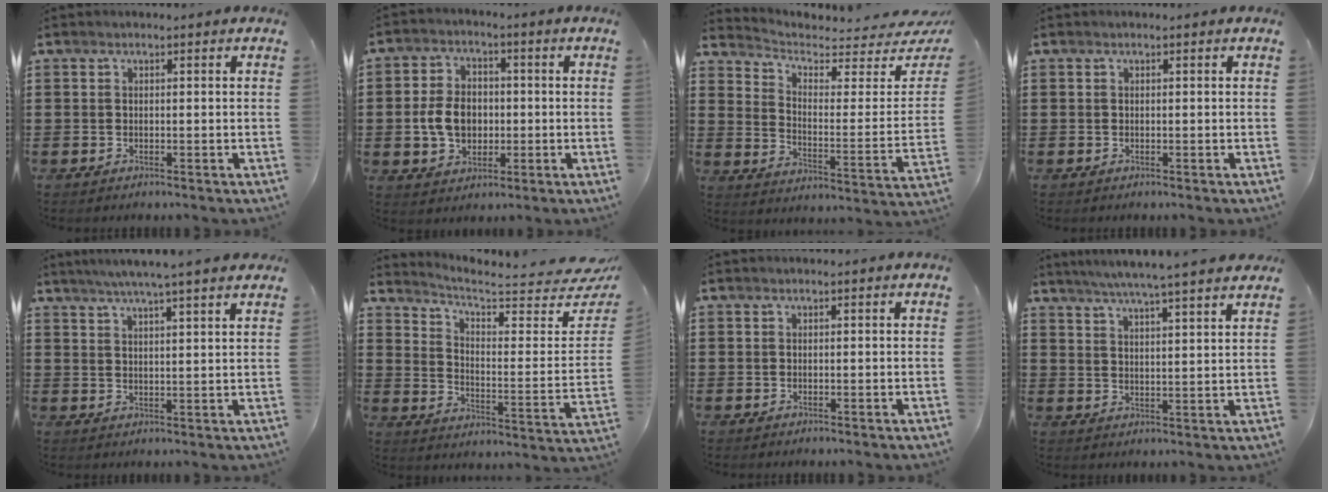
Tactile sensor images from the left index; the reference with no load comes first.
{"total": 7.0, "force": [-0.8, 5.3, 4.5], "torque": [-0.105, 0.004, -0.021]}
{"total": 3.9, "force": [3.2, 1.5, 1.6], "torque": [-0.054, -0.029, 0.049]}
{"total": 0.0}
{"total": 4.4, "force": [3.8, -0.7, 2.3], "torque": [-0.055, -0.011, 0.064]}
{"total": 4.7, "force": [4.0, 0.6, 2.3], "torque": [-0.059, -0.045, 0.062]}
{"total": 0.0}
{"total": 5.5, "force": [4.9, -0.8, 2.2], "torque": [-0.058, -0.023, 0.085]}